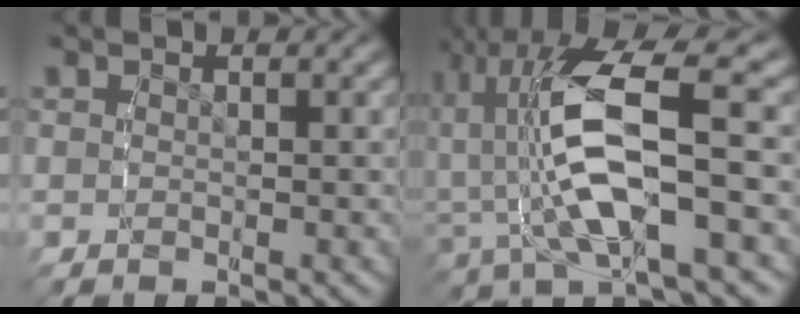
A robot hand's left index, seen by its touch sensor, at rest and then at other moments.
{"total": 8.3, "force": [-0.4, 3.8, 7.4], "torque": [-0.162, -0.008, -0.010]}